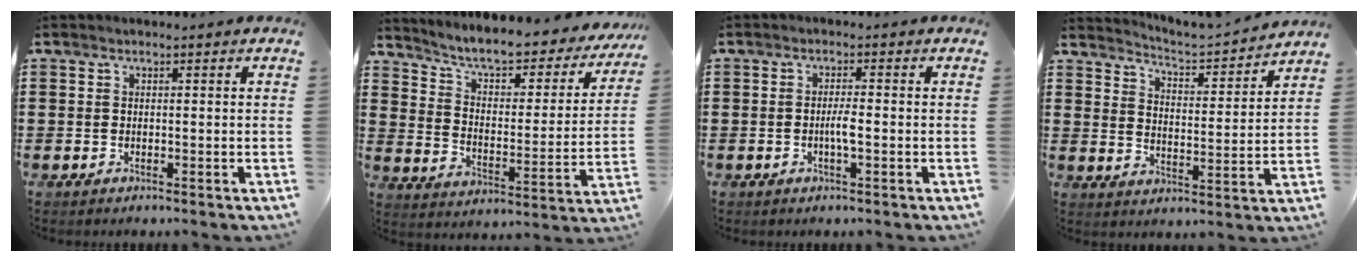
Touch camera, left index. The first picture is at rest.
{"total": 5.8, "force": [5.1, 0.8, 2.6], "torque": [-0.074, -0.039, 0.079]}
{"total": 2.5, "force": [-0.6, 0.3, 2.4], "torque": [-0.051, -0.001, -0.015]}
{"total": 3.2, "force": [3.1, -0.5, 0.2], "torque": [-0.025, -0.039, 0.044]}